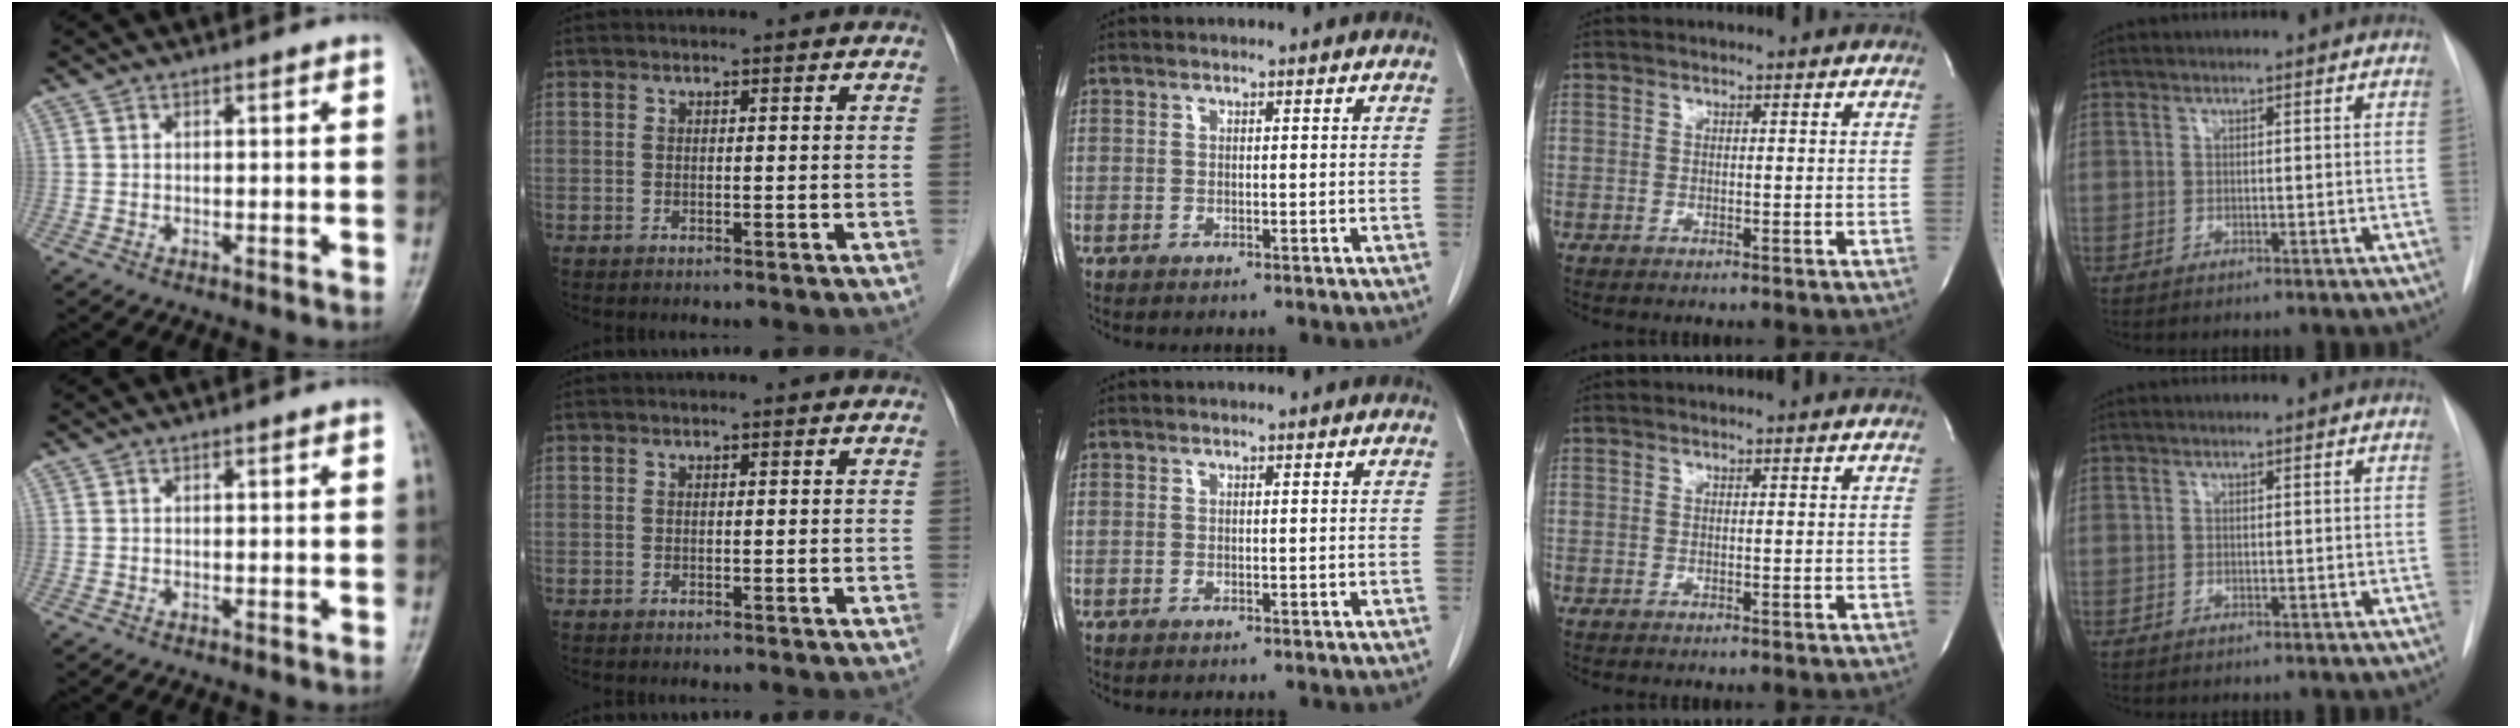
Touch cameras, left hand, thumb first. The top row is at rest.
{}